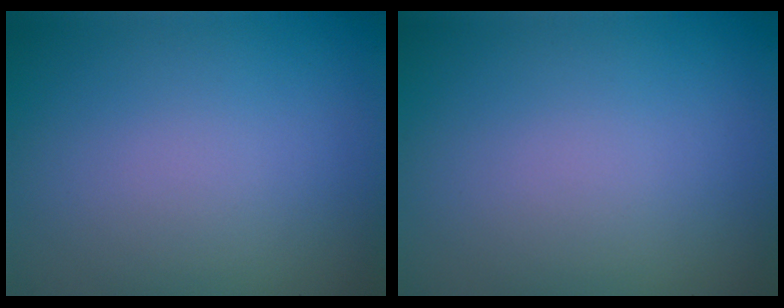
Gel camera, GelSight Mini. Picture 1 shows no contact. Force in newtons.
{"total": 0.0}